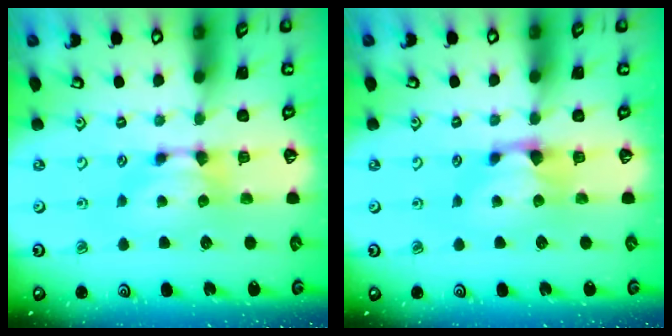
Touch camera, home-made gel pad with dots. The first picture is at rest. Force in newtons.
{"total": 0.9, "press": 0.4, "slide": 0.7}